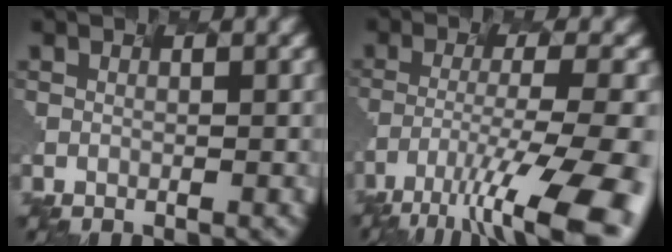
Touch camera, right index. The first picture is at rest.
{"total": 11.6, "force": [-8.2, 1.5, 8.0], "torque": [-0.165, -0.014, -0.106]}